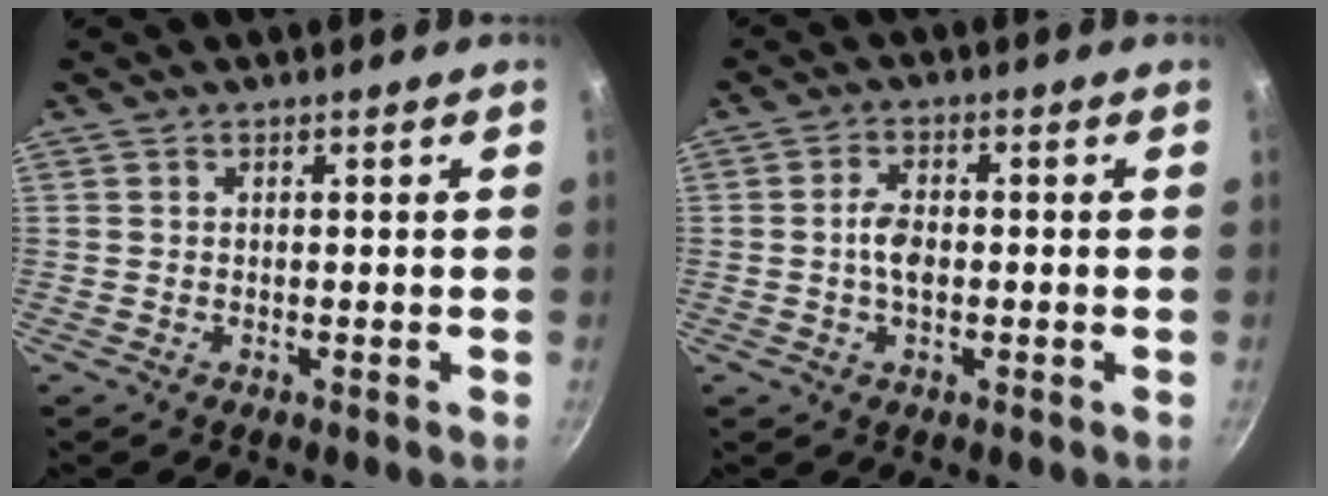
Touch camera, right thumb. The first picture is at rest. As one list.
[{"total": 4.2, "force": [-0.3, 2.4, 3.5], "torque": [-0.062, 0.012, -0.010]}]